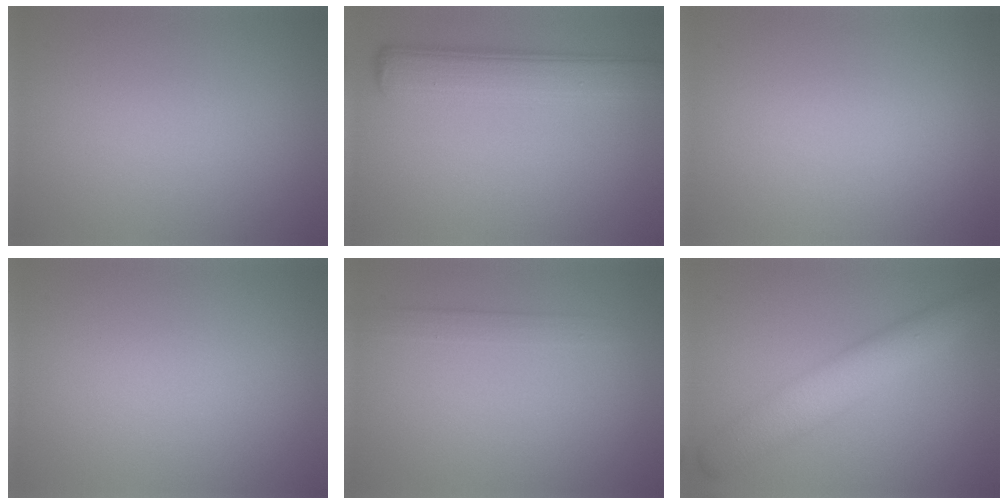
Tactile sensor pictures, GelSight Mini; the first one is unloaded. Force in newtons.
{"total": 5.5, "press": 5.5, "slide": 0.1}
{"total": 0.0}
{"total": 0.0}
{"total": 1.5, "press": 1.5, "slide": 0.2}
{"total": 4.9, "press": 4.9, "slide": 0.0}